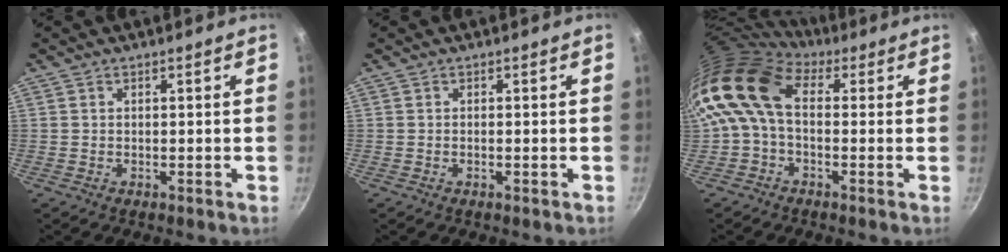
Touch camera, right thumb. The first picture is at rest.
{"total": 0.6, "force": [-0.2, 0.1, 0.5], "torque": [-0.010, 0.003, -0.006]}
{"total": 13.0, "force": [1.4, 8.3, 9.9], "torque": [-0.188, 0.023, 0.006]}